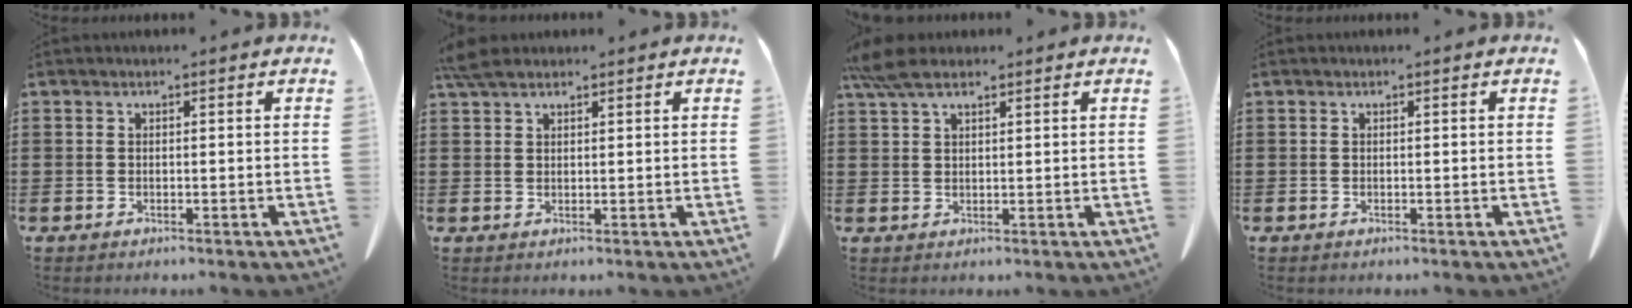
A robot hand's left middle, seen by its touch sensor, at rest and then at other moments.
{"total": 3.0, "force": [2.4, 1.0, 1.6], "torque": [-0.037, 0.005, 0.045]}
{"total": 4.8, "force": [3.3, 1.7, 3.1], "torque": [-0.076, 0.002, 0.059]}
{"total": 0.0}